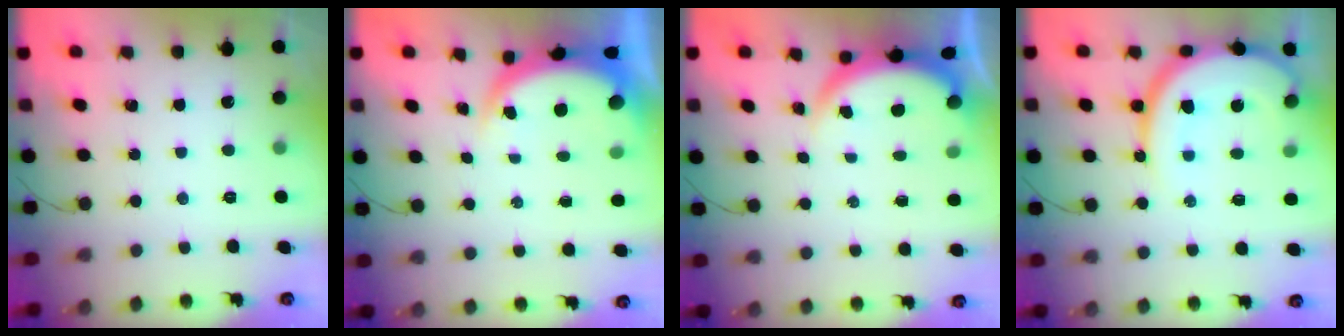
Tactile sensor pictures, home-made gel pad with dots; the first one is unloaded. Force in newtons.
{"total": 5.0, "press": 4.9, "slide": 0.6}
{"total": 3.8, "press": 3.8, "slide": 0.1}
{"total": 15.3, "press": 15.2, "slide": 1.2}